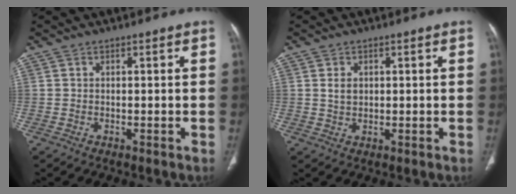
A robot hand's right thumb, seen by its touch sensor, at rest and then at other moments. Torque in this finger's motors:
{"motor_torque": [0.32, 0.25, 0.38, -0.07, 0.02]}